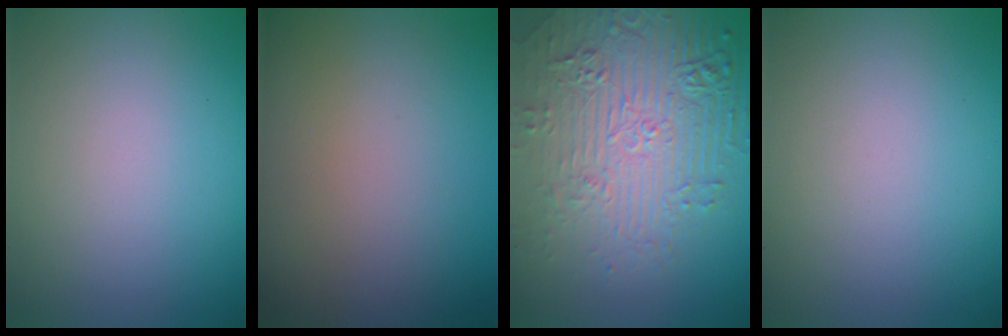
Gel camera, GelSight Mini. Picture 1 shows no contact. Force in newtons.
{"total": 0.0}
{"total": 7.7, "press": 5.7, "slide": 5.2}
{"total": 0.0}